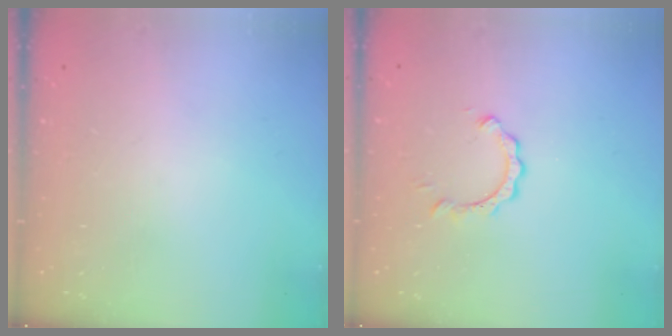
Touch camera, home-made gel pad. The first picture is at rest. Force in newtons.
{"total": 2.8, "press": 2.8, "slide": 0.2}